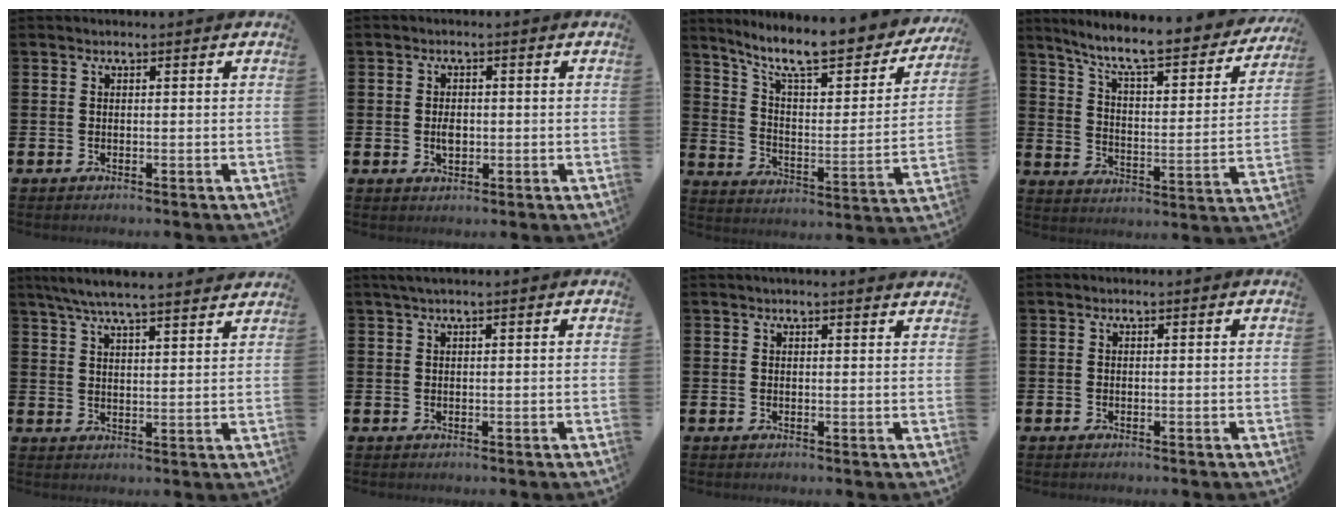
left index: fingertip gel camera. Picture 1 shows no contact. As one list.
[{"total": 2.5, "force": [-0.3, 1.6, 1.9], "torque": [-0.027, 0.002, -0.008]}, {"total": 11.1, "force": [9.4, 2.5, 5.3], "torque": [-0.123, -0.069, 0.156]}, {"total": 8.7, "force": [7.8, 1.0, 3.7], "torque": [-0.103, -0.059, 0.127]}, {"total": 6.4, "force": [6.1, 0.1, 2.1], "torque": [-0.057, -0.029, 0.107]}, {"total": 1.1, "force": [0.6, 0.0, 0.9], "torque": [-0.023, 0.005, 0.012]}, {"total": 1.2, "force": [1.2, -0.2, 0.2], "torque": [-0.003, -0.005, 0.022]}, {"total": 0.0}]